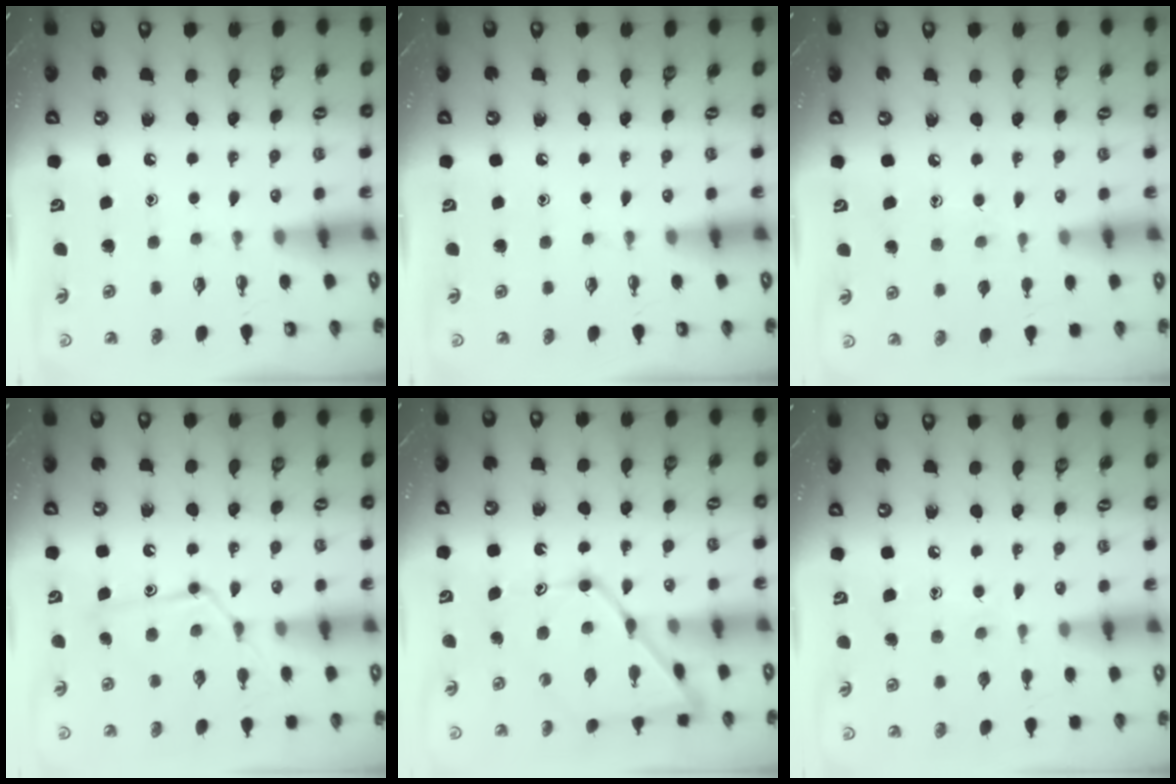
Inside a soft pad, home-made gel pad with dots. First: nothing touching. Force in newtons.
{"total": 0.0}
{"total": 7.0, "press": 7.0, "slide": 0.1}
{"total": 13.0, "press": 13.0, "slide": 1.0}
{"total": 16.0, "press": 15.9, "slide": 1.4}
{"total": 7.9, "press": 7.9, "slide": 0.4}